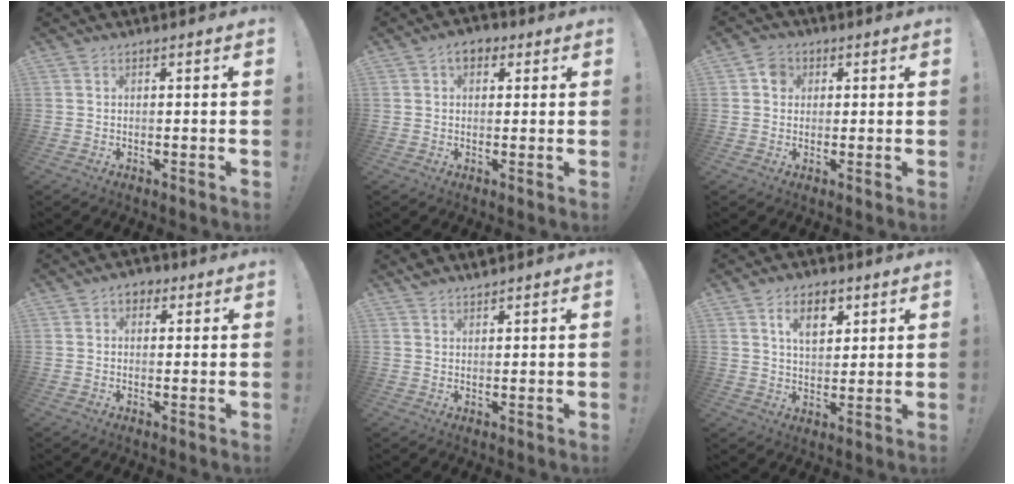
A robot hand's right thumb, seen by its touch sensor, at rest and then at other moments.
{"total": 5.1, "force": [2.0, 3.5, 3.2], "torque": [-0.045, 0.002, 0.035]}
{"total": 4.7, "force": [1.3, 4.1, 1.9], "torque": [-0.020, 0.004, 0.022]}
{"total": 3.7, "force": [1.4, 2.8, 2.0], "torque": [-0.029, 0.003, 0.025]}
{"total": 2.1, "force": [2.1, 0.2, 0.4], "torque": [-0.001, -0.015, 0.037]}
{"total": 8.8, "force": [4.4, 5.1, 5.7], "torque": [-0.078, -0.011, 0.077]}